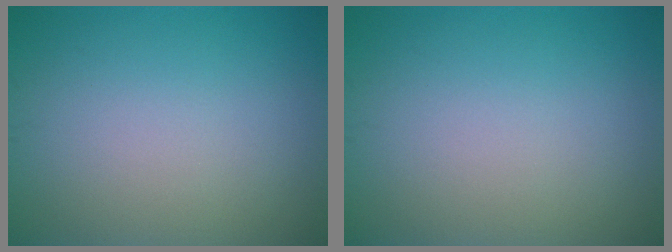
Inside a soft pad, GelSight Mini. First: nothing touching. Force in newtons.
{"total": 0.0}